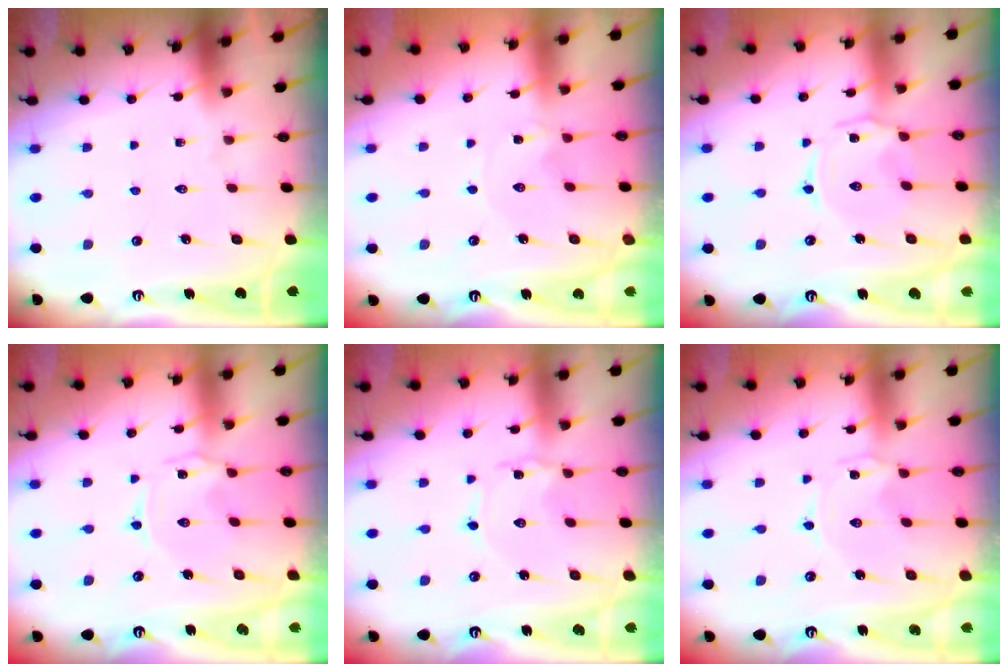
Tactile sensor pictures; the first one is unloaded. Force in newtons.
{"total": 0.0}
{"total": 2.5, "press": 2.4, "slide": 0.5}
{"total": 1.0, "press": 0.9, "slide": 0.3}
{"total": 1.4, "press": 1.4, "slide": 0.1}
{"total": 0.0}